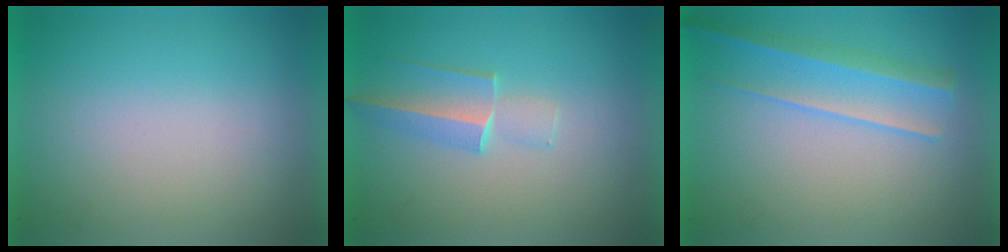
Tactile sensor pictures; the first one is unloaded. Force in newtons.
{"total": 1.8}
{"total": 2.2}